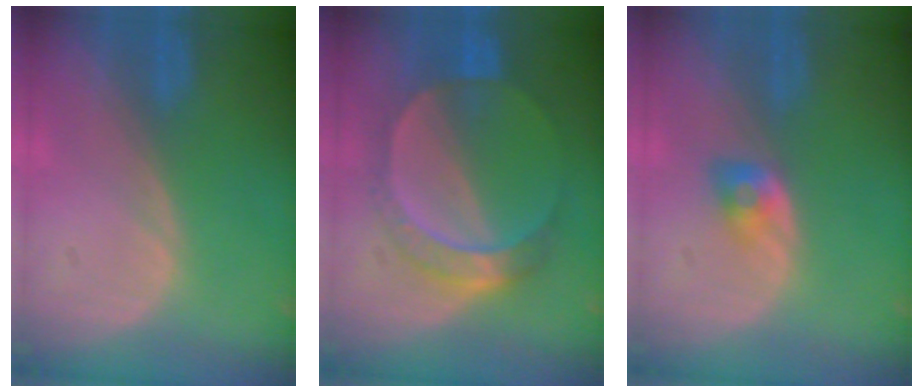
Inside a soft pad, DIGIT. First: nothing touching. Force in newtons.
{"total": 6.8, "press": 6.8, "slide": 0.8}
{"total": 2.9, "press": 2.5, "slide": 1.5}